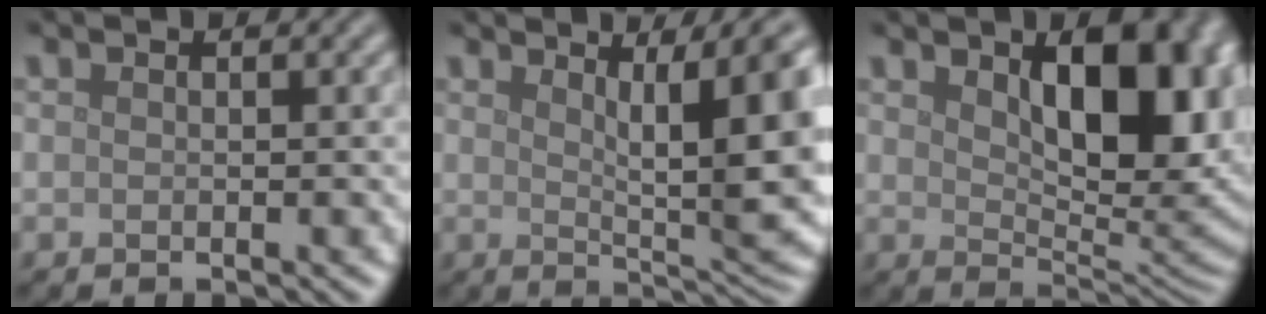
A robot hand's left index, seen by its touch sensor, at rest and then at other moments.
{"total": 9.7, "force": [2.7, 2.6, 8.9], "torque": [-0.126, -0.001, 0.049]}
{"total": 11.5, "force": [2.9, 6.0, 9.4], "torque": [-0.121, -0.009, 0.056]}